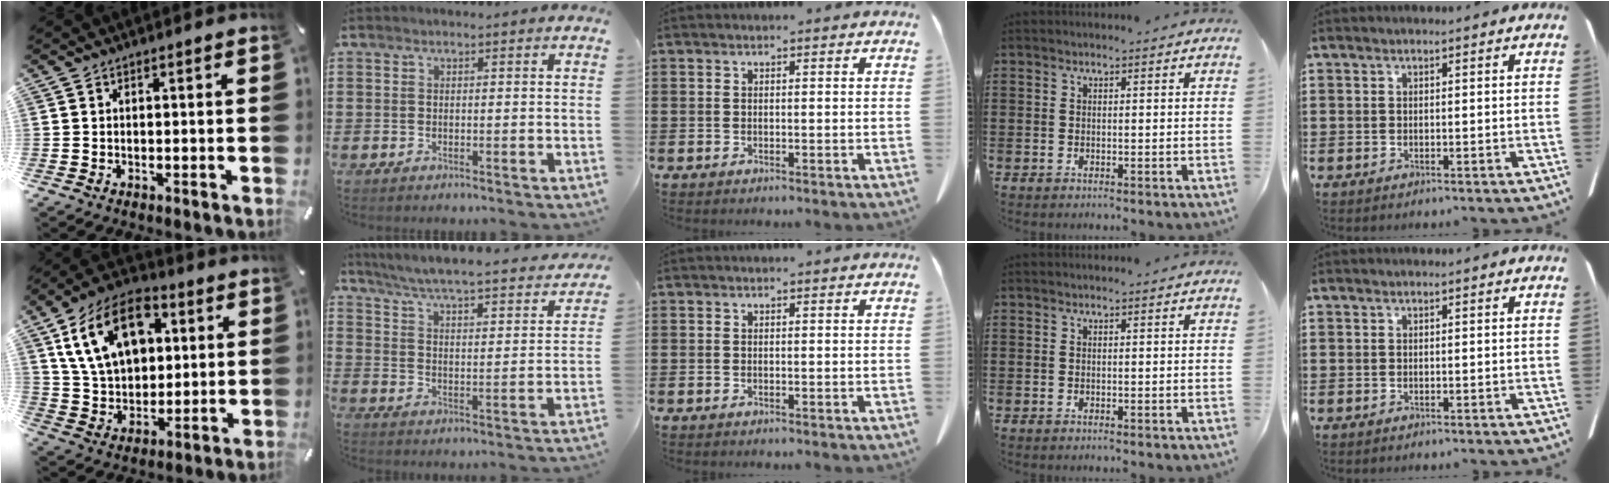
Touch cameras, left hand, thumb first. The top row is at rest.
{"thumb": {"total": 17.3, "force": [6.4, 12.1, 10.6], "torque": [-0.201, -0.006, 0.118]}, "index": {"total": 5.2, "force": [4.9, -0.3, 1.7], "torque": [-0.057, -0.041, 0.078]}}